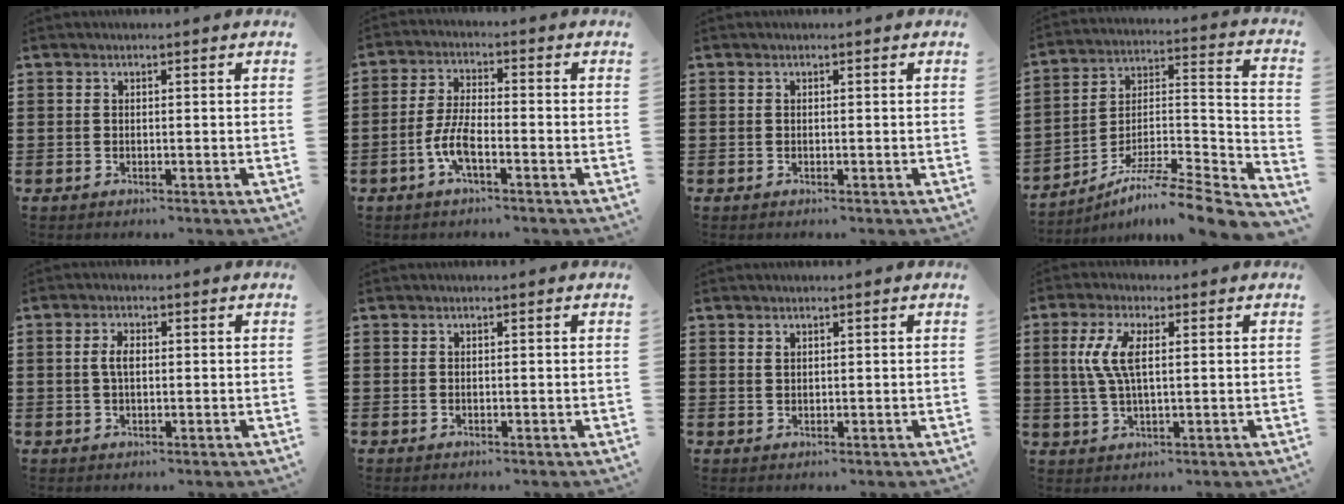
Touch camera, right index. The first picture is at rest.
{"total": 6.0, "force": [-2.5, 1.6, 5.2], "torque": [-0.129, -0.013, -0.054]}
{"total": 0.0}
{"total": 6.9, "force": [-5.8, 0.1, 3.7], "torque": [-0.057, -0.009, -0.118]}
{"total": 2.9, "force": [0.2, 1.3, 2.6], "torque": [-0.052, 0.005, 0.002]}
{"total": 0.0}
{"total": 0.9, "force": [0.6, 0.6, 0.3], "torque": [-0.008, 0.003, 0.011]}
{"total": 6.3, "force": [1.2, 2.4, 5.7], "torque": [-0.137, 0.000, 0.012]}